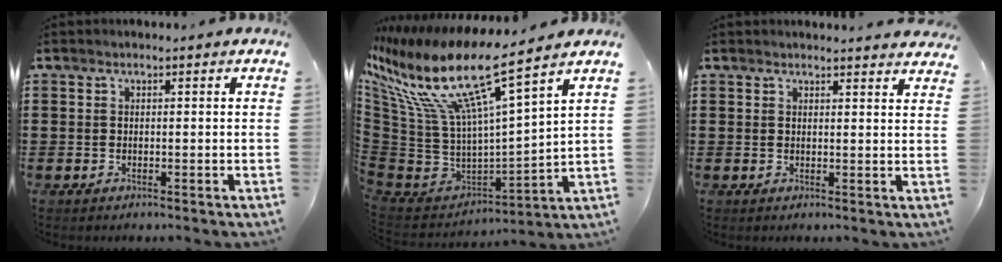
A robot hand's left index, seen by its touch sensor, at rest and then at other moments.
{"total": 15.0, "force": [8.4, 3.1, 12.1], "torque": [-0.270, -0.064, 0.127]}
{"total": 2.0, "force": [2.0, -0.1, 0.3], "torque": [-0.003, -0.008, 0.036]}